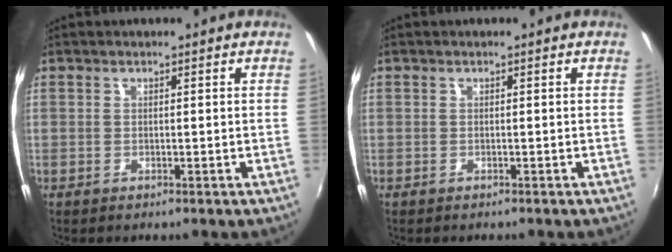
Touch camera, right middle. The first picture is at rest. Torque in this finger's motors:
{"motor_torque": [0.34, -0.49, 0.00, 0.00]}